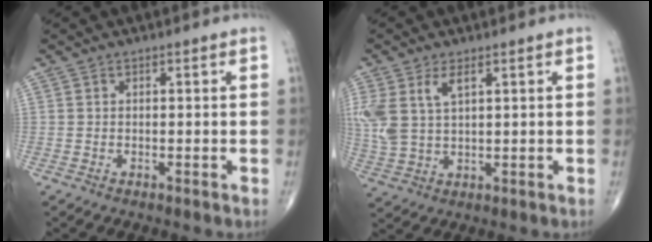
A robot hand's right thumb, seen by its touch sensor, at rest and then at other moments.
{"total": 8.2, "force": [3.3, 4.3, 6.2], "torque": [-0.149, 0.001, 0.074]}